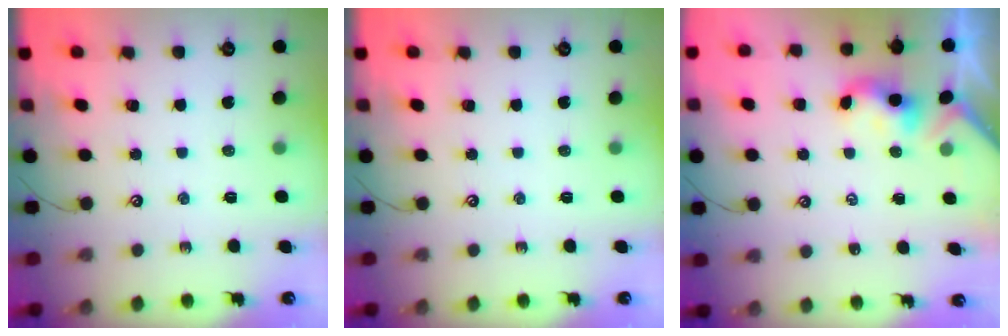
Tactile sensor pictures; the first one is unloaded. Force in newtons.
{"total": 0.0}
{"total": 2.1, "press": 2.1, "slide": 0.3}